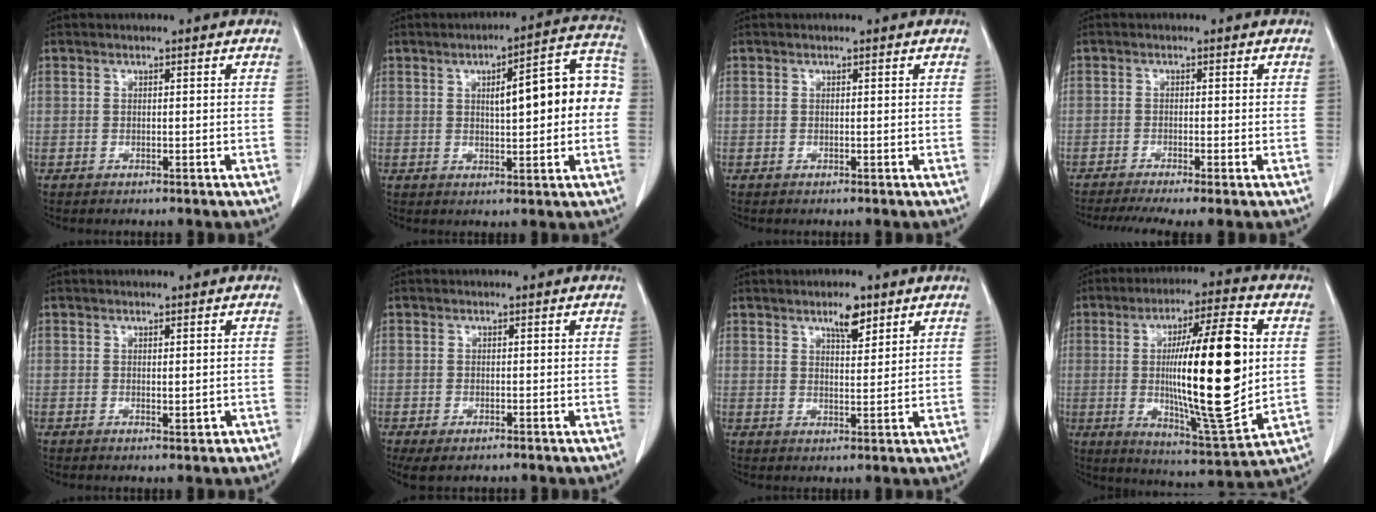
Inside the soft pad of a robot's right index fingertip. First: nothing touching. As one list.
[{"total": 12.9, "force": [1.0, 2.9, 12.6], "torque": [-0.165, 0.041, 0.014]}, {"total": 0.0}, {"total": 5.8, "force": [-4.1, 0.3, 4.0], "torque": [-0.065, -0.010, -0.069]}, {"total": 1.5, "force": [-0.3, 0.5, 1.4], "torque": [-0.021, -0.005, 0.001]}, {"total": 2.6, "force": [-1.5, 1.1, 1.9], "torque": [-0.037, -0.007, -0.020]}, {"total": 4.3, "force": [2.9, 1.3, 2.8], "torque": [-0.049, 0.000, 0.048]}, {"total": 20.8, "force": [1.6, 2.6, 20.6], "torque": [-0.338, -0.005, 0.025]}]